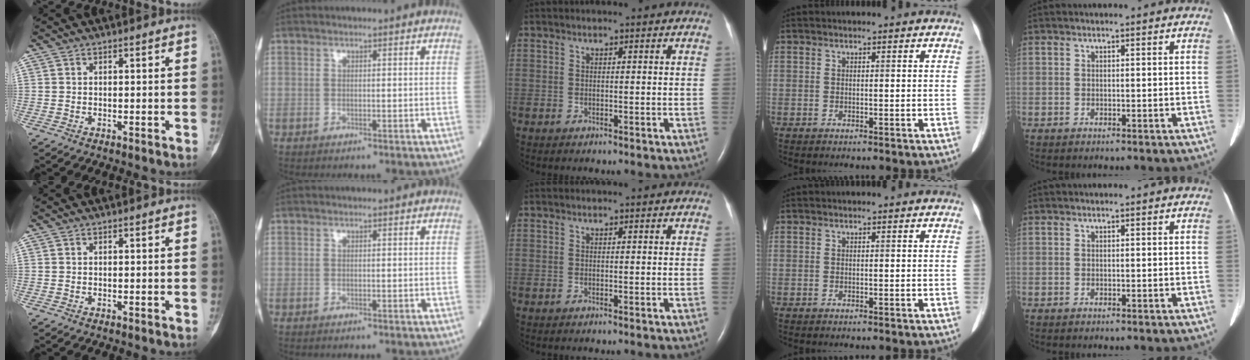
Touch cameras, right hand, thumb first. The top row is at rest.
{}